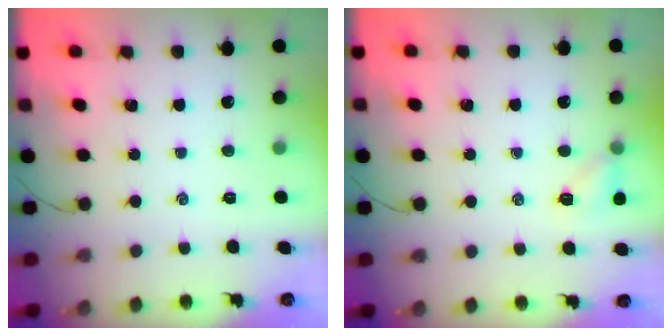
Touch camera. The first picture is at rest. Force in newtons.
{"total": 5.8, "press": 5.7, "slide": 1.3}